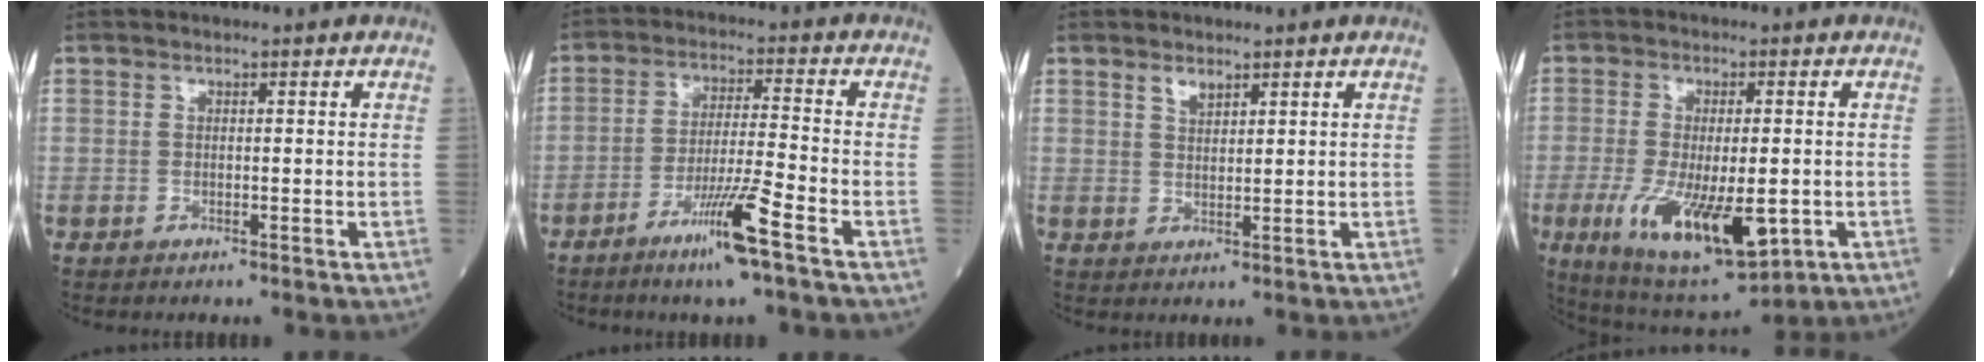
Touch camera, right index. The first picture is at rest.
{"total": 8.9, "force": [-5.2, -0.8, 7.2], "torque": [-0.130, -0.016, -0.097]}
{"total": 1.9, "force": [1.5, 0.8, 1.0], "torque": [-0.019, -0.001, 0.029]}
{"total": 15.7, "force": [-4.8, 5.2, 14.0], "torque": [-0.249, -0.033, -0.062]}